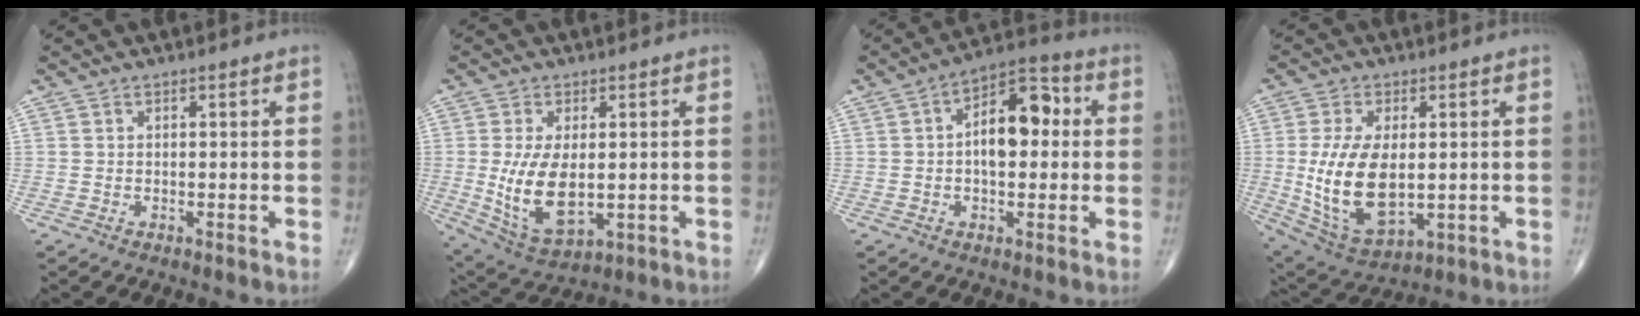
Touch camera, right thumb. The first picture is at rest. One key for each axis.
{"total": 11.7, "fx": -0.6, "fy": 6.2, "fz": 9.9, "tx": -0.187, "ty": -0.015, "tz": 0.007}
{"total": 11.0, "fx": 0.9, "fy": 6.0, "fz": 9.2, "tx": -0.126, "ty": 0.027, "tz": 0.004}
{"total": 15.4, "fx": -0.4, "fy": 8.3, "fz": 13.0, "tx": -0.247, "ty": -0.011, "tz": 0.013}